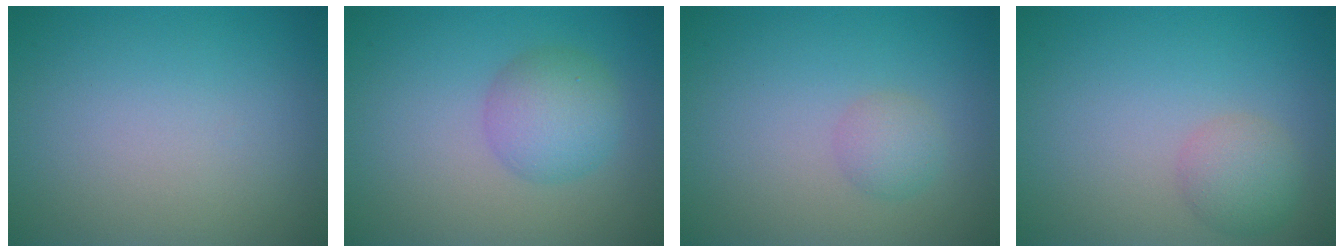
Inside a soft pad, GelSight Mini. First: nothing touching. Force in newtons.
{"total": 3.7, "press": 3.7, "slide": 0.2}
{"total": 1.6, "press": 1.6, "slide": 0.0}
{"total": 2.5, "press": 2.5, "slide": 0.1}